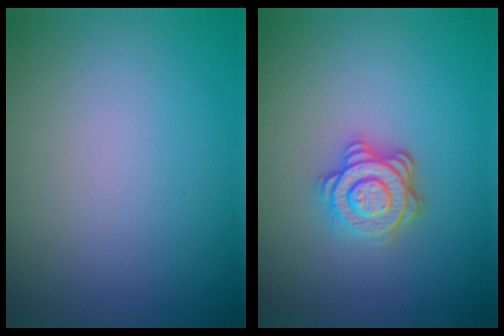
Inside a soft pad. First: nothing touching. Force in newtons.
{"total": 3.7, "press": 3.0, "slide": 2.1}